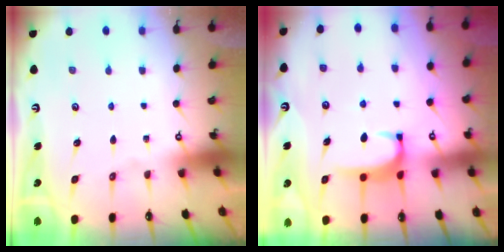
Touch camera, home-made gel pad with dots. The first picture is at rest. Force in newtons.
{"total": 1.7, "press": 1.7, "slide": 0.5}